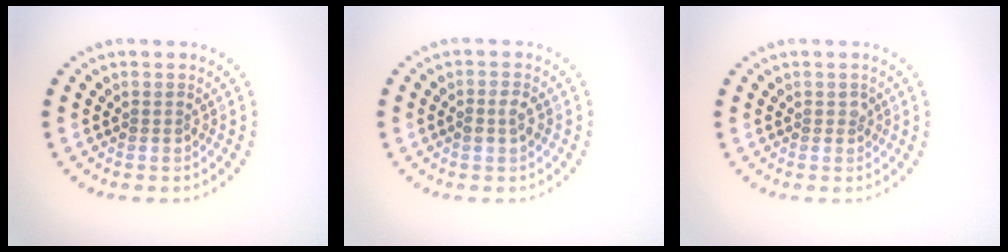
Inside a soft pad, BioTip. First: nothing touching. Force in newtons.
{"total": 1.5, "press": 1.5, "slide": 0.2}
{"total": 0.6, "press": 0.6, "slide": 0.2}